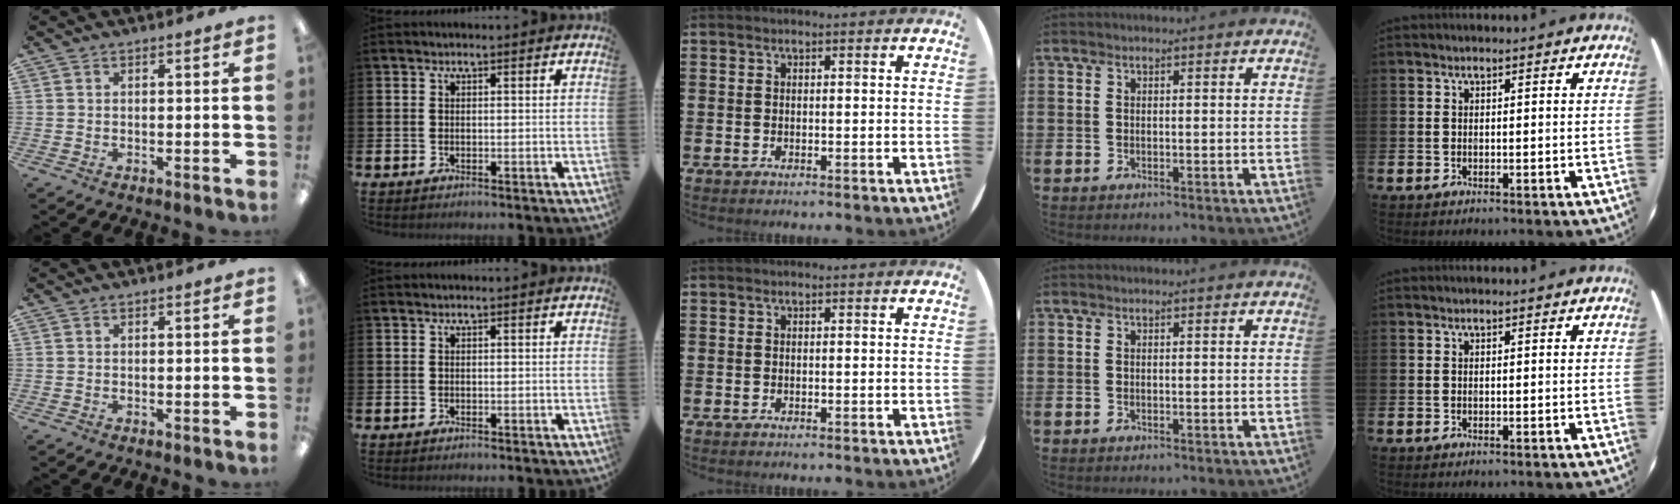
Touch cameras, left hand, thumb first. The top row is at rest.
{}